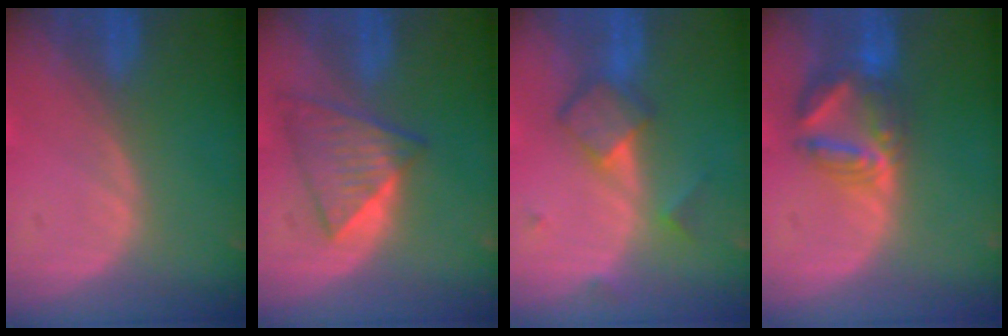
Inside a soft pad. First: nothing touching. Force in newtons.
{"total": 6.1, "press": 6.1, "slide": 0.3}
{"total": 5.1, "press": 5.1, "slide": 0.6}
{"total": 6.6, "press": 6.4, "slide": 1.5}